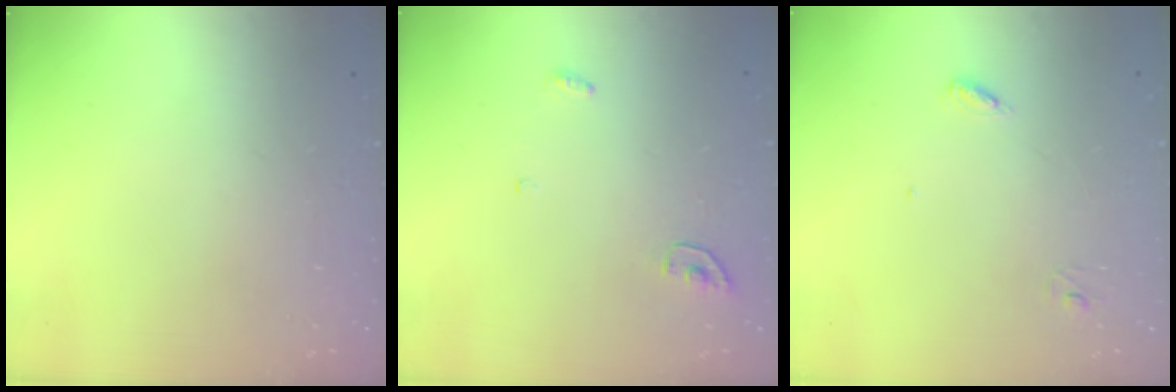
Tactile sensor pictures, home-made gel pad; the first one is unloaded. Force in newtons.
{"total": 4.3, "press": 4.3, "slide": 0.4}
{"total": 3.4, "press": 3.4, "slide": 0.3}